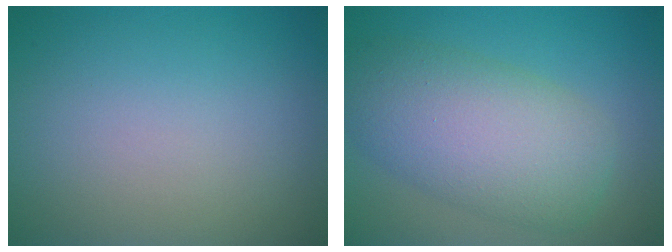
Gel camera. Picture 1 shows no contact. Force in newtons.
{"total": 7.9, "press": 7.9, "slide": 0.2}